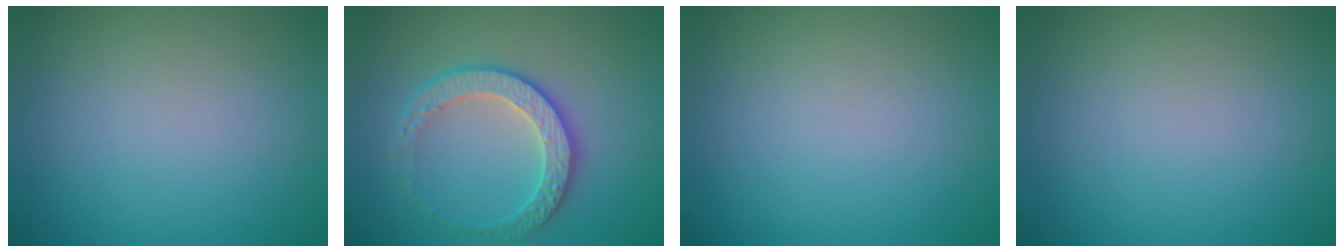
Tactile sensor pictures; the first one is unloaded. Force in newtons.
{"total": 3.7, "press": 3.3, "slide": 1.7}
{"total": 0.0}
{"total": 0.0}